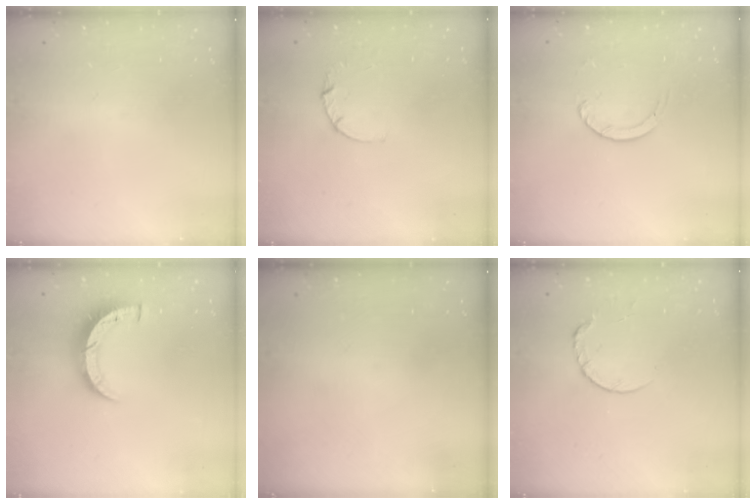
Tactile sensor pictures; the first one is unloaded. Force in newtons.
{"total": 2.8, "press": 2.8, "slide": 0.3}
{"total": 2.7, "press": 2.7, "slide": 0.3}
{"total": 7.2, "press": 7.2, "slide": 0.3}
{"total": 0.0}
{"total": 5.9, "press": 5.9, "slide": 0.5}